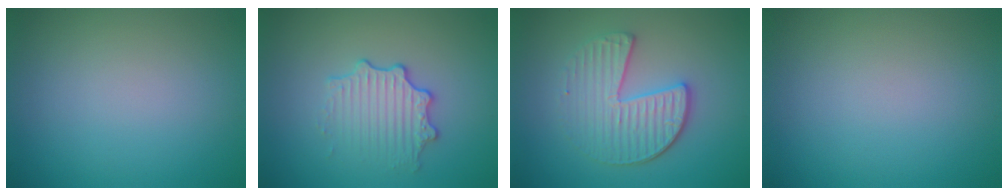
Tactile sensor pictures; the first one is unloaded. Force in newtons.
{"total": 3.0, "press": 2.7, "slide": 1.4}
{"total": 4.0, "press": 3.5, "slide": 1.8}
{"total": 0.0}